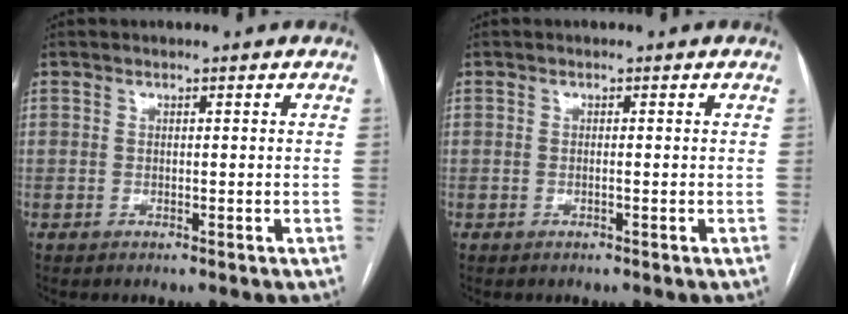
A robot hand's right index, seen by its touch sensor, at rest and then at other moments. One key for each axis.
{"total": 0.0}